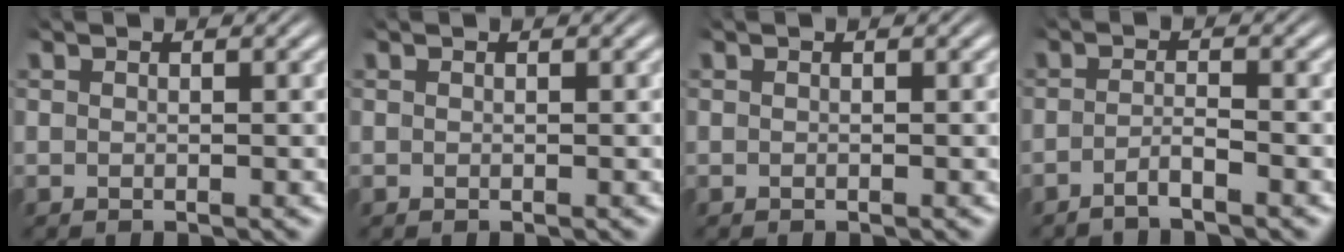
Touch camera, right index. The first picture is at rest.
{"total": 0.0}
{"total": 0.0}
{"total": 2.3, "force": [-2.1, 0.1, 0.9], "torque": [-0.022, -0.008, -0.039]}